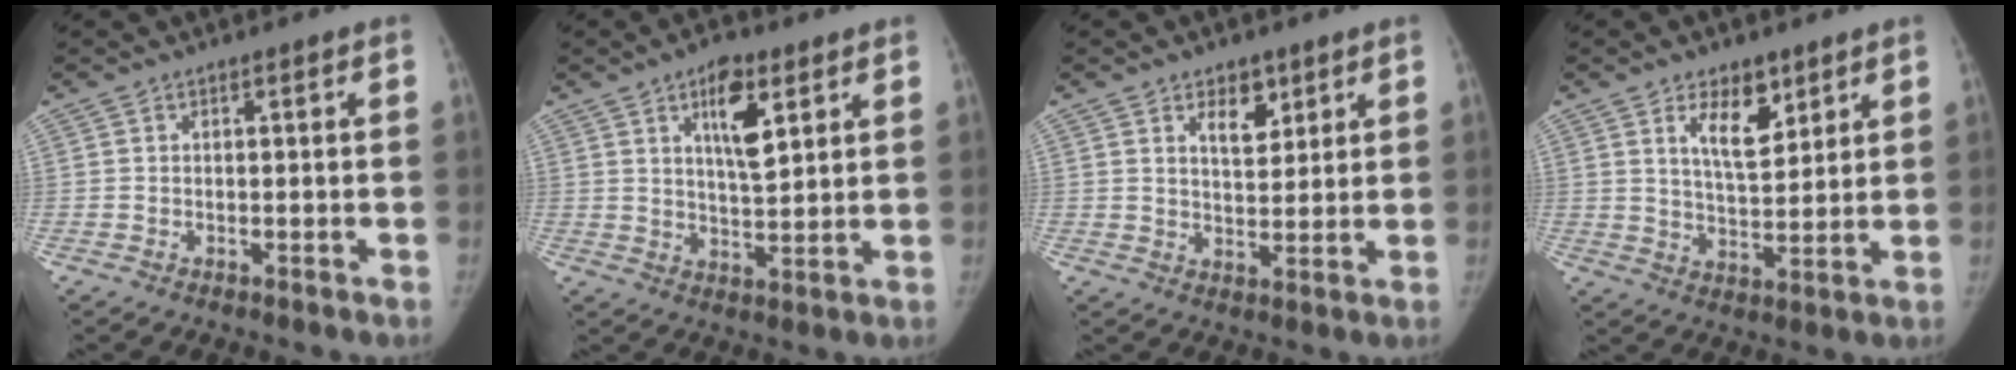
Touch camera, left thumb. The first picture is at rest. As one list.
[{"total": 9.0, "force": [4.3, 3.7, 7.1], "torque": [-0.095, -0.023, 0.070]}, {"total": 6.1, "force": [3.4, 3.5, 3.6], "torque": [-0.029, -0.023, 0.056]}, {"total": 8.8, "force": [4.8, 4.3, 5.9], "torque": [-0.071, -0.035, 0.084]}]